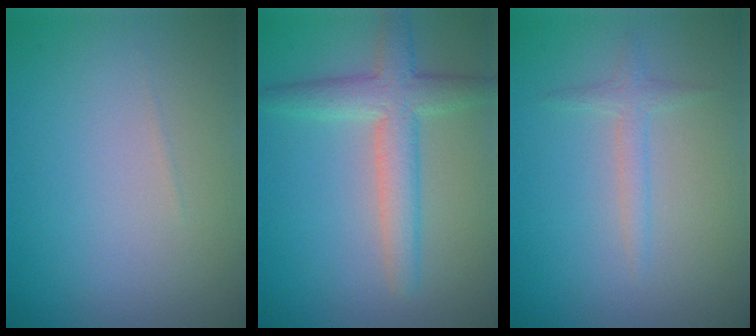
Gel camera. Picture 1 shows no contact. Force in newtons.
{"total": 4.3, "press": 4.3, "slide": 0.3}
{"total": 1.5, "press": 1.5, "slide": 0.1}